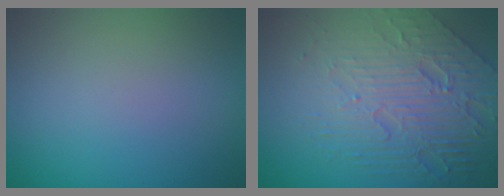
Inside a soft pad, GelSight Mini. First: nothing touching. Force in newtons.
{"total": 7.7, "press": 5.3, "slide": 5.5}